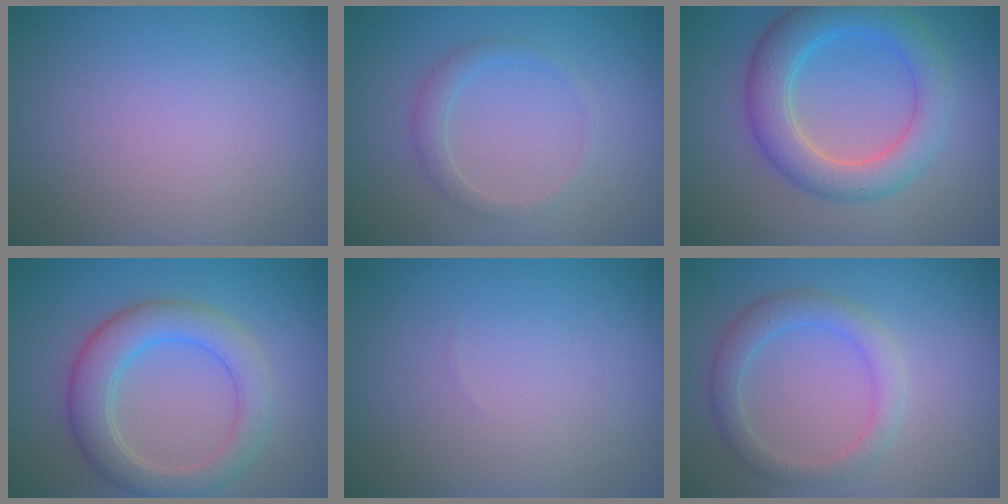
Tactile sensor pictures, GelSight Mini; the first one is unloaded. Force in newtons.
{"total": 1.5, "press": 1.5, "slide": 0.2}
{"total": 5.3, "press": 5.3, "slide": 0.2}
{"total": 4.9, "press": 4.9, "slide": 0.2}
{"total": 0.0}
{"total": 2.8, "press": 2.8, "slide": 0.2}